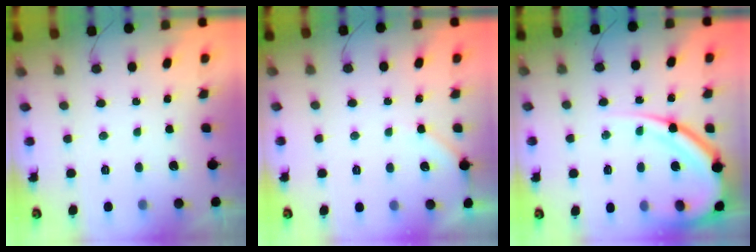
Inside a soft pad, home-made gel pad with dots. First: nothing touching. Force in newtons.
{"total": 2.8, "press": 2.8, "slide": 0.4}
{"total": 15.9, "press": 15.8, "slide": 1.6}